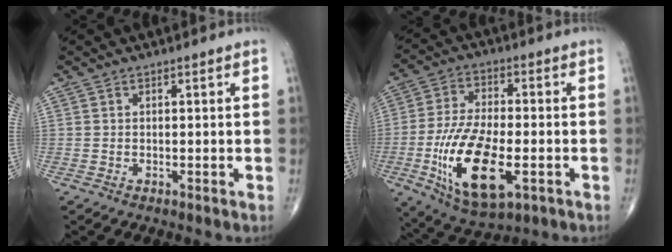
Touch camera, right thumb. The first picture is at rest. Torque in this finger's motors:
{"motor_torque": [1.19, 1.34, 1.23, 0.16, 0.58]}